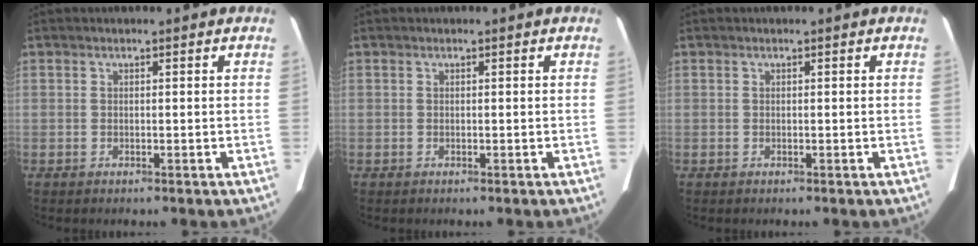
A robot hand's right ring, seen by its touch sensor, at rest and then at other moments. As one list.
[{"total": 0.0}, {"total": 0.0}]